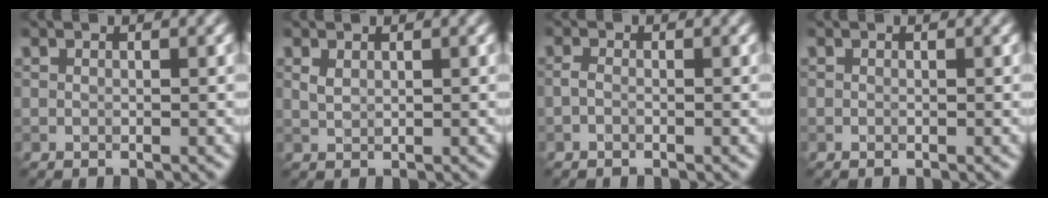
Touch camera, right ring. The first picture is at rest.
{"total": 0.9, "force": [0.6, 0.4, 0.5], "torque": [-0.018, 0.001, 0.015]}
{"total": 0.7, "force": [-0.4, 0.3, 0.5], "torque": [-0.014, -0.001, -0.010]}
{"total": 0.0}